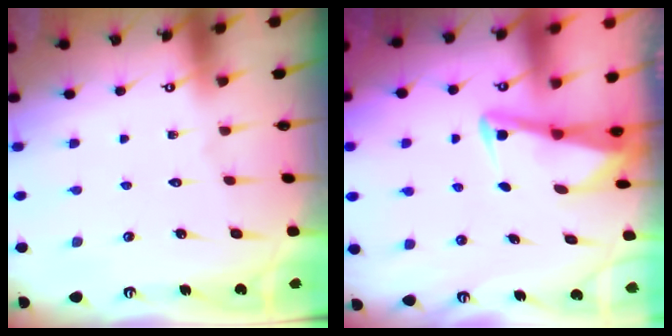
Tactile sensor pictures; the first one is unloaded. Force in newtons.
{"total": 3.0, "press": 3.0, "slide": 0.4}